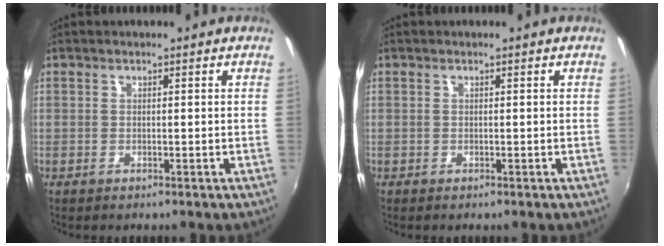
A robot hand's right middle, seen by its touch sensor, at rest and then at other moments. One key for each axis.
{"total": 0.0}